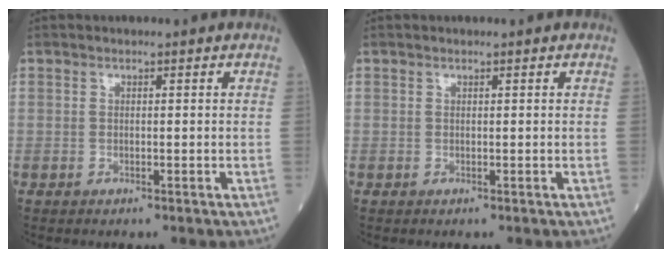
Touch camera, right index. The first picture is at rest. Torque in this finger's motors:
{"motor_torque": [-0.10, -0.01, -0.03, -0.01]}